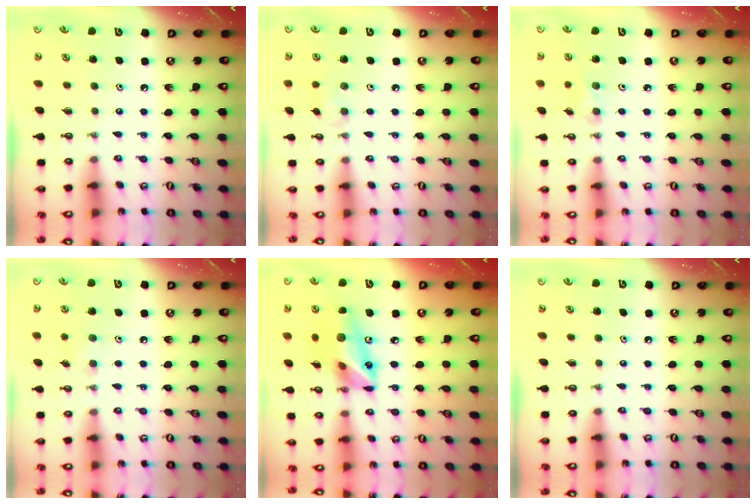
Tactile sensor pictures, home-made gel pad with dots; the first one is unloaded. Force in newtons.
{"total": 7.0, "press": 6.8, "slide": 1.4}
{"total": 5.5, "press": 5.0, "slide": 2.3}
{"total": 5.8, "press": 5.8, "slide": 0.7}
{"total": 16.6, "press": 16.2, "slide": 3.7}
{"total": 0.0}